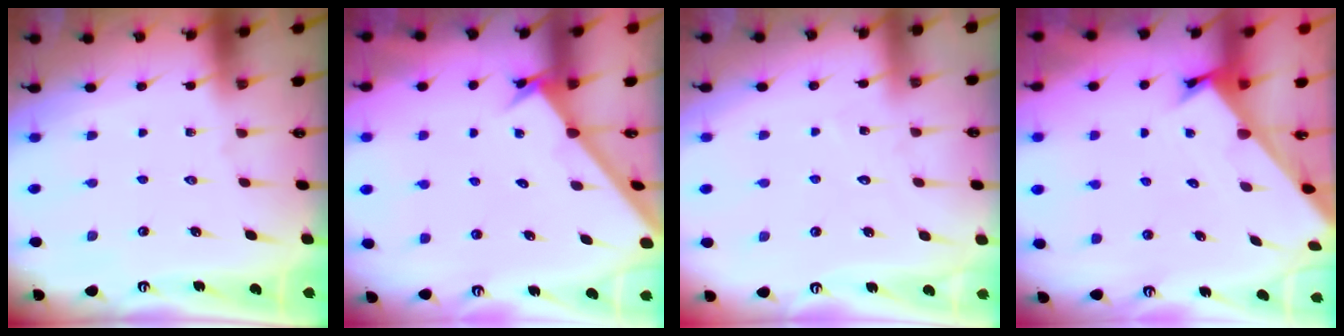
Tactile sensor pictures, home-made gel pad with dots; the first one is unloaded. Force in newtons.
{"total": 2.2, "press": 2.2, "slide": 0.2}
{"total": 5.9, "press": 5.9, "slide": 0.4}
{"total": 2.4, "press": 2.4, "slide": 0.2}